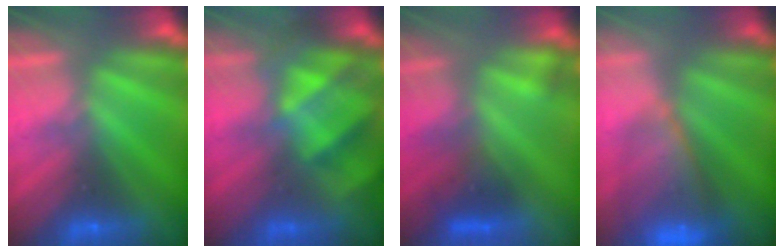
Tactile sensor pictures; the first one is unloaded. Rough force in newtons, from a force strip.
{"total": 4.7}
{"total": 8.0}
{"total": 6.7}